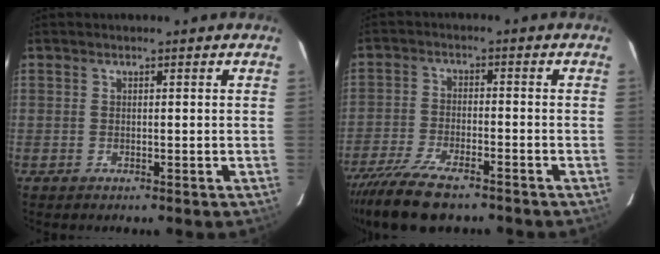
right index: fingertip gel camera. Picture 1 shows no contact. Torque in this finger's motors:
{"motor_torque": [1.12, -1.02, 0.51, 0.07]}